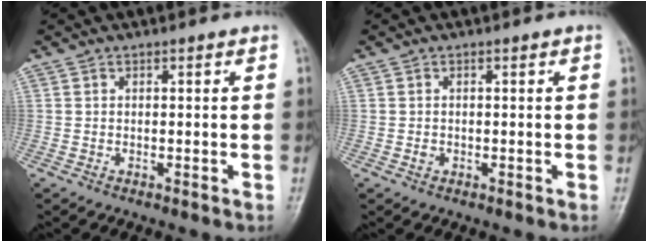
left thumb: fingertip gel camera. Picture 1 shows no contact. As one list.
[{"total": 0.9, "force": [-0.2, 0.7, 0.4], "torque": [-0.004, 0.002, -0.003]}]